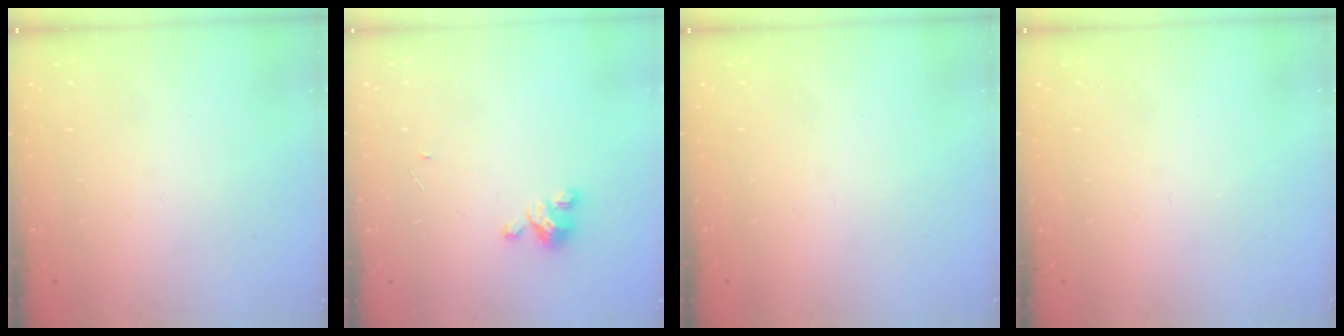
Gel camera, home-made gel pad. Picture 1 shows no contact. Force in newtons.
{"total": 3.9, "press": 3.9, "slide": 0.2}
{"total": 0.0}
{"total": 0.0}